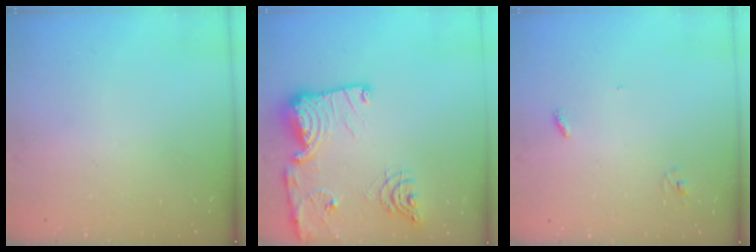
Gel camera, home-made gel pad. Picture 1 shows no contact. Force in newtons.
{"total": 19.2, "press": 19.2, "slide": 1.7}
{"total": 2.8, "press": 2.8, "slide": 0.3}